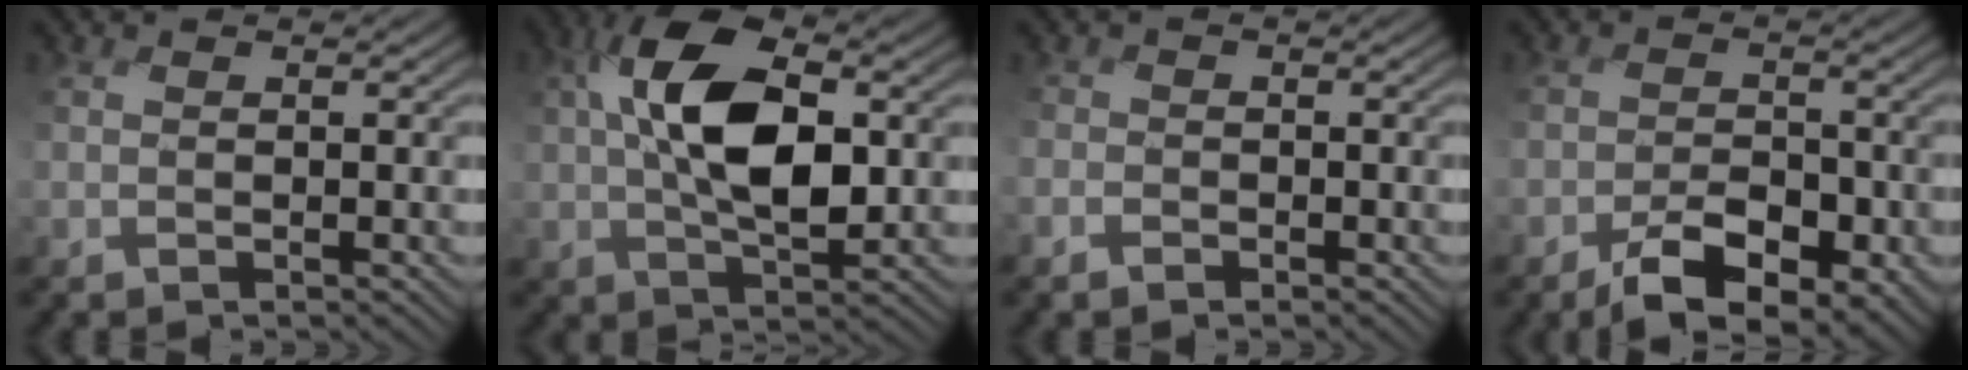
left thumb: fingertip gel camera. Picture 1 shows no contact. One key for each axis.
{"total": 11.3, "fx": 1.6, "fy": 6.0, "fz": 9.4, "tx": -0.188, "ty": 0.012, "tz": 0.021}
{"total": 1.6, "fx": -1.3, "fy": 0.5, "fz": -0.7, "tx": 0.022, "ty": -0.004, "tz": -0.034}
{"total": 6.5, "fx": -4.1, "fy": 3.3, "fz": 3.8, "tx": -0.061, "ty": -0.012, "tz": -0.074}